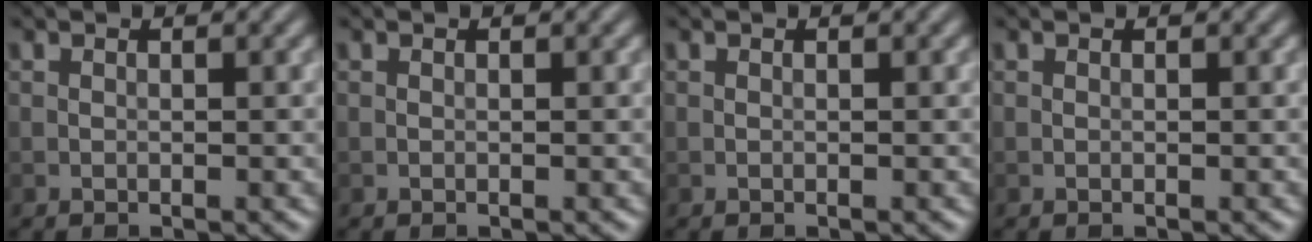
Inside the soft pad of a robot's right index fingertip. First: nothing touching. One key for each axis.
{"total": 0.0}
{"total": 0.0}
{"total": 0.0}